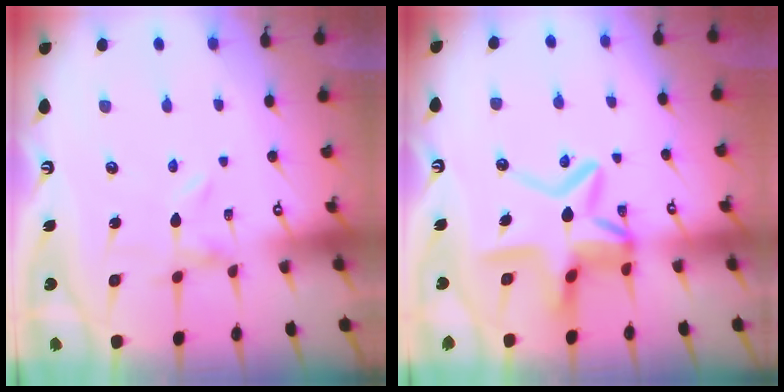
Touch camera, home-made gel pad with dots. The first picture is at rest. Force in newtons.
{"total": 12.7, "press": 12.7, "slide": 1.2}